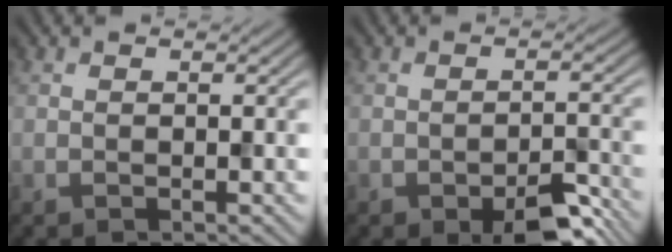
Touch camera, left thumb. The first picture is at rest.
{"total": 6.1, "force": [-3.8, 2.3, 4.3], "torque": [-0.061, -0.007, -0.049]}